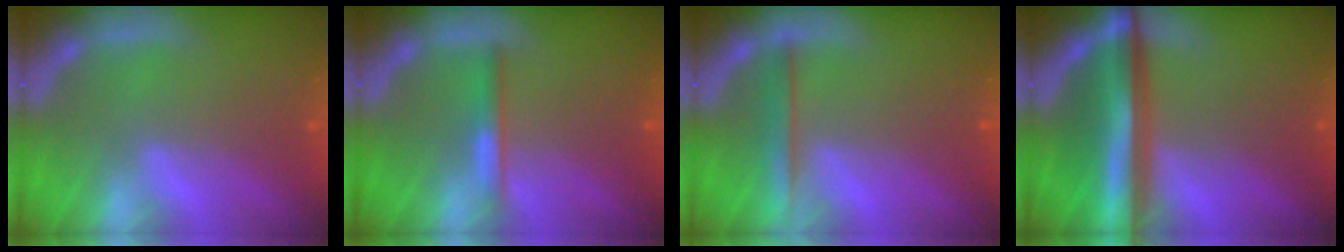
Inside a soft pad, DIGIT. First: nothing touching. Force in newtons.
{"total": 1.9}
{"total": 2.5}
{"total": 8.6}